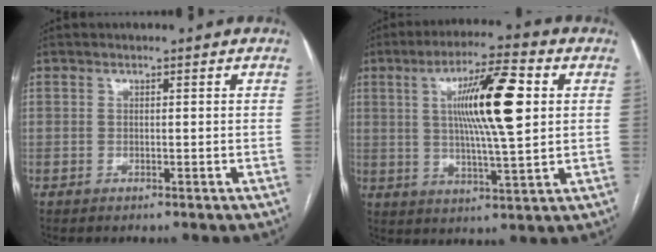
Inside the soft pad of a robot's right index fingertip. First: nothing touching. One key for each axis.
{"total": 13.5, "fx": 3.0, "fy": 1.2, "fz": 13.0, "tx": -0.225, "ty": 0.008, "tz": 0.049}